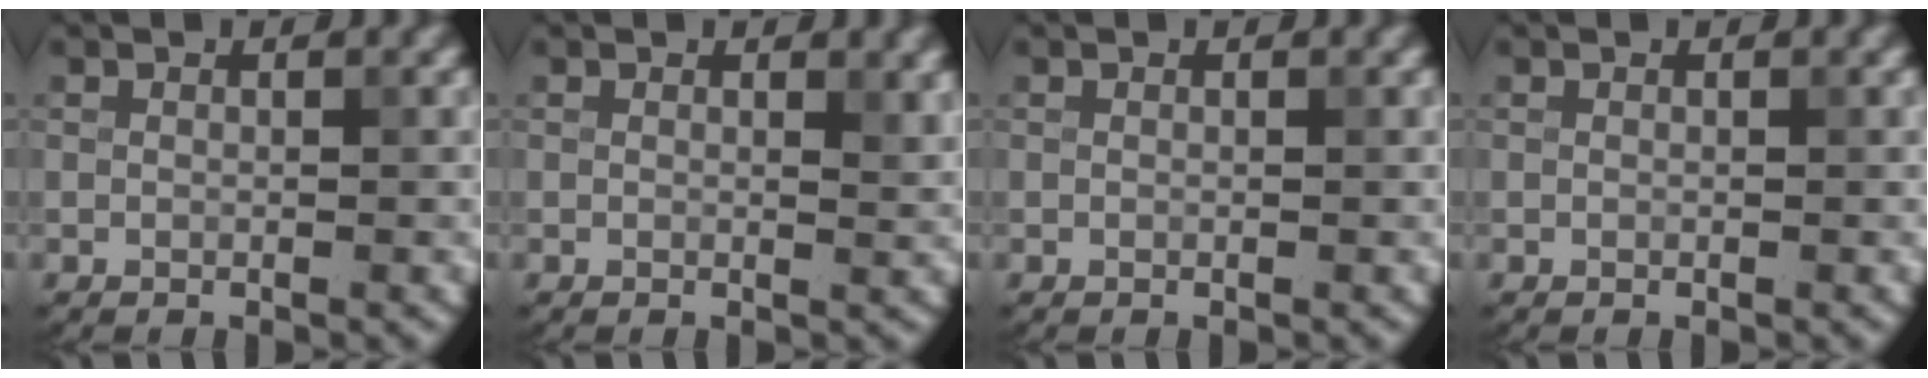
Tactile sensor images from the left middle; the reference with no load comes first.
{"total": 1.3, "force": [0.5, 0.5, 1.1], "torque": [-0.009, -0.003, 0.008]}
{"total": 0.0}
{"total": 0.0}